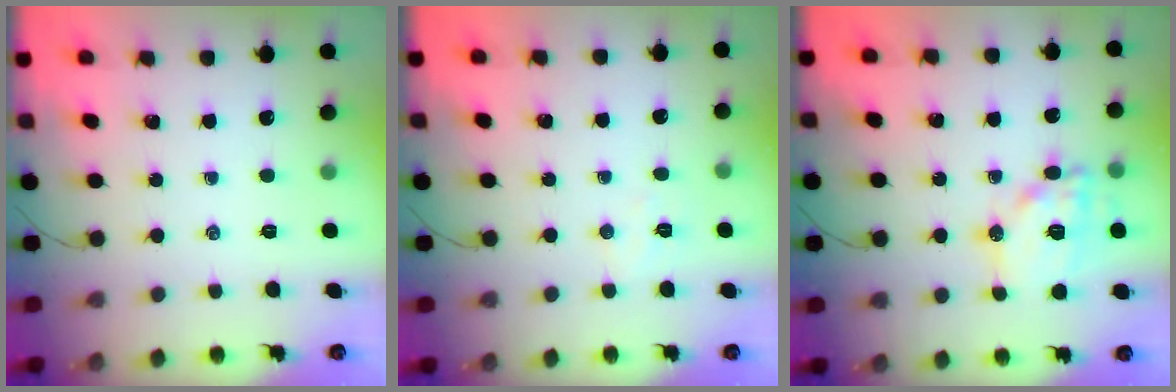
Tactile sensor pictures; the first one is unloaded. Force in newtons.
{"total": 4.5, "press": 4.4, "slide": 1.0}
{"total": 14.7, "press": 14.6, "slide": 1.8}